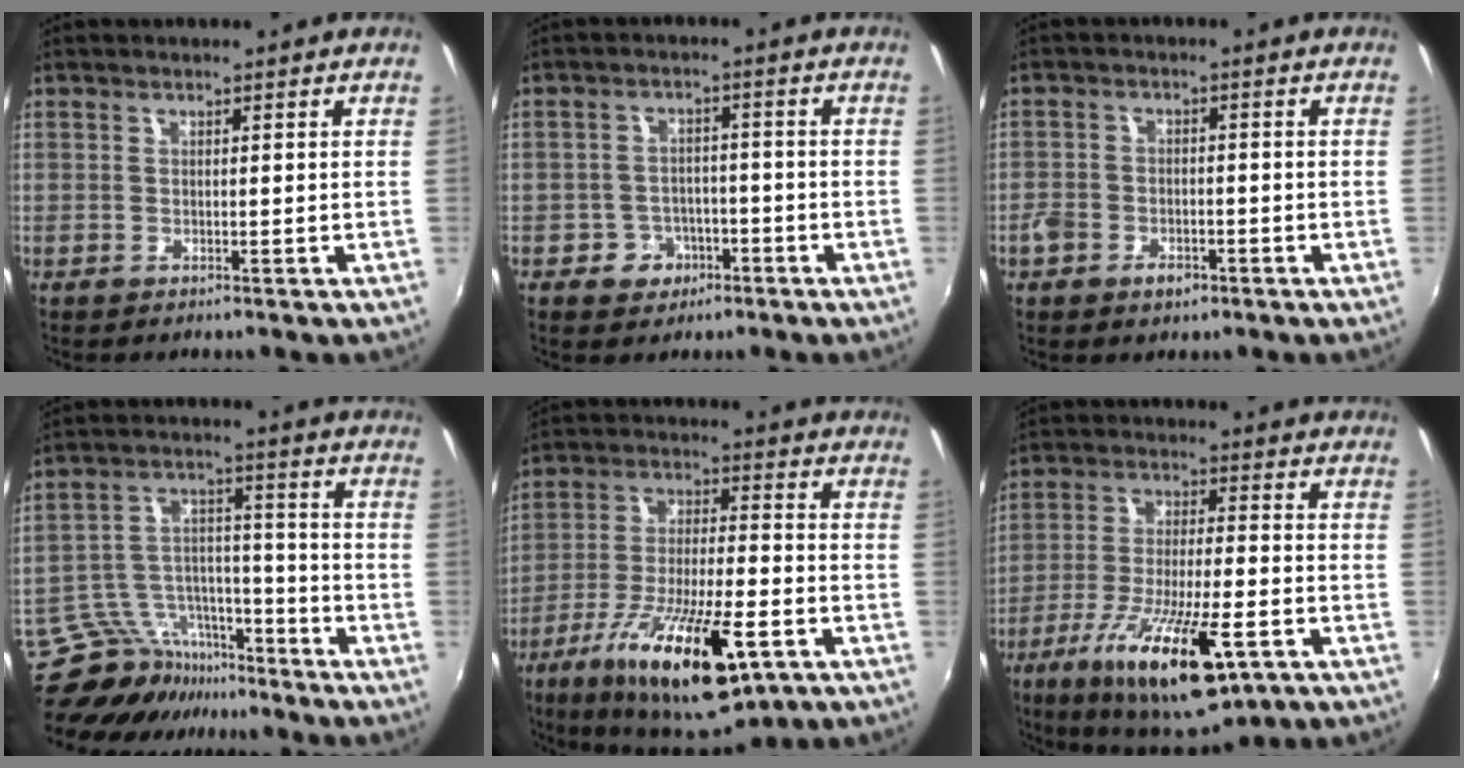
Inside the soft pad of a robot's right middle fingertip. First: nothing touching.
{"total": 5.6, "force": [-2.9, 4.6, 1.1], "torque": [-0.033, 0.017, -0.035]}
{"total": 5.4, "force": [-3.2, 3.4, 2.8], "torque": [-0.071, -0.001, -0.057]}
{"total": 12.9, "force": [-11.7, 5.1, 2.1], "torque": [-0.056, 0.032, -0.192]}
{"total": 21.2, "force": [-11.0, 6.2, 17.0], "torque": [-0.314, -0.046, -0.176]}
{"total": 19.6, "force": [-10.0, 5.3, 16.1], "torque": [-0.299, -0.050, -0.160]}